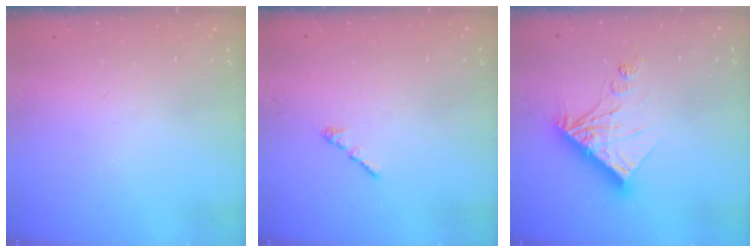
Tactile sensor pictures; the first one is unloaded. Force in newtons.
{"total": 1.3, "press": 1.2, "slide": 0.6}
{"total": 12.2, "press": 12.1, "slide": 0.9}